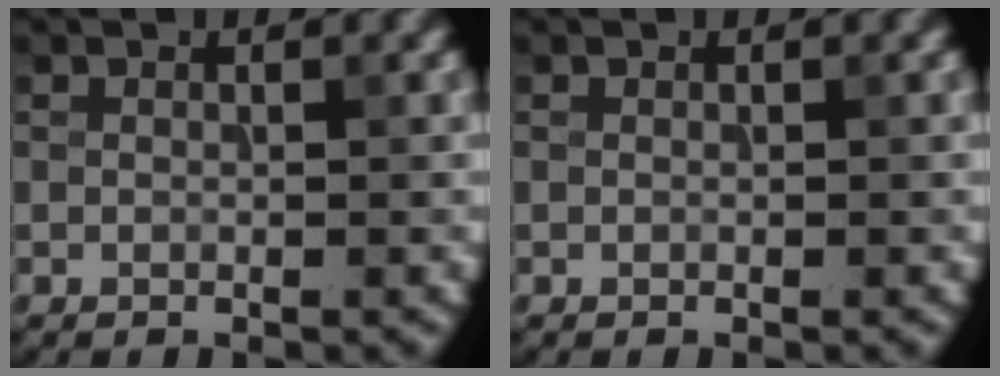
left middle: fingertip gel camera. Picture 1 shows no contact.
{"total": 0.0}